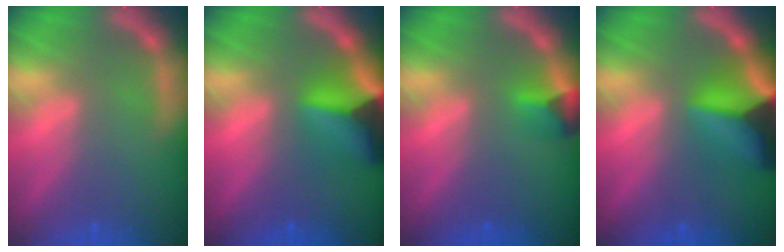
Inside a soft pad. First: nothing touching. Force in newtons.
{"total": 8.4}
{"total": 2.4}
{"total": 9.9}